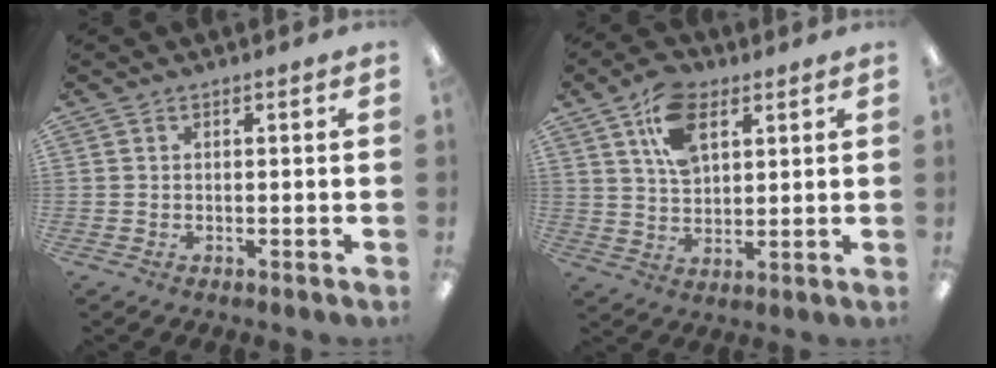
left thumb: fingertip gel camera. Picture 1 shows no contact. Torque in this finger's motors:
{"motor_torque": [0.33, 0.35, -0.12, -0.11, 0.12]}